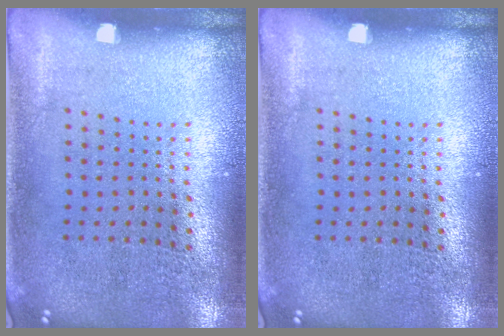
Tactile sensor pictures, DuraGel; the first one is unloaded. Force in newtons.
{"total": 0.0}